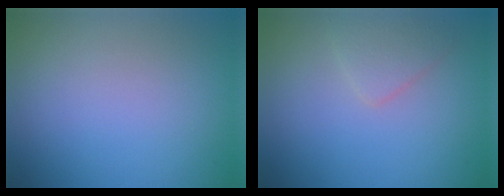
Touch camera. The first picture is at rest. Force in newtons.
{"total": 1.9, "press": 1.9, "slide": 0.1}